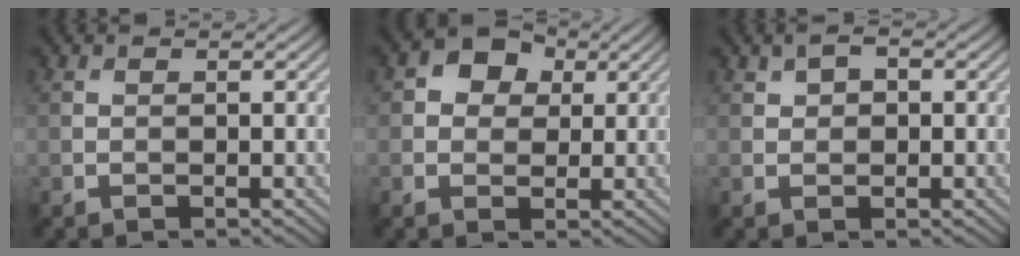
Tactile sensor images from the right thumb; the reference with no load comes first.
{"total": 5.1, "force": [1.6, 4.0, 2.6], "torque": [-0.052, 0.009, 0.014]}
{"total": 2.2, "force": [0.8, 1.5, 1.4], "torque": [-0.024, 0.004, 0.011]}